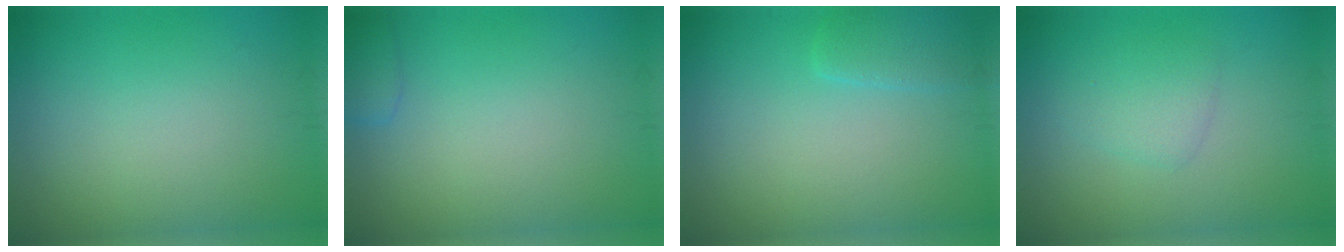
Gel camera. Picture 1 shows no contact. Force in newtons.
{"total": 1.5, "press": 1.5, "slide": 0.1}
{"total": 2.0, "press": 2.0, "slide": 0.2}
{"total": 2.0, "press": 2.0, "slide": 0.2}